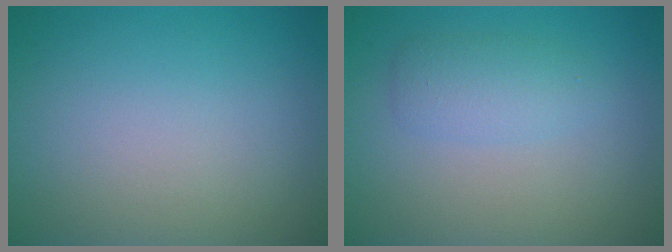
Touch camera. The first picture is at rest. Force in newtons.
{"total": 2.3, "press": 2.2, "slide": 0.2}